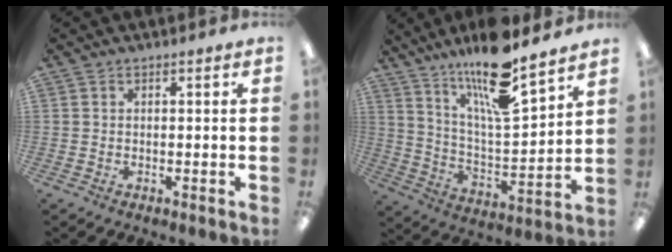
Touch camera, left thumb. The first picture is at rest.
{"total": 16.8, "force": [13.6, 2.8, 9.4], "torque": [-0.180, -0.082, 0.229]}